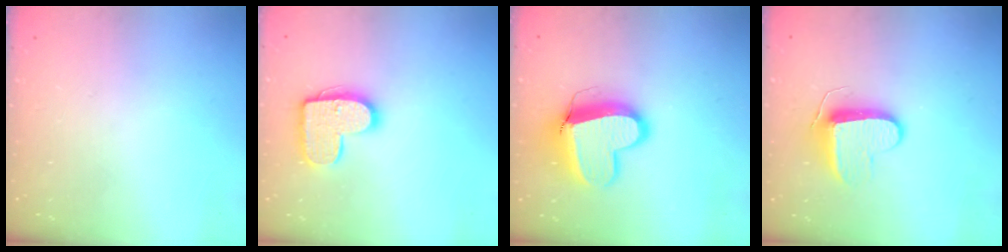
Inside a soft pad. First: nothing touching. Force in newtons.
{"total": 13.5, "press": 13.5, "slide": 0.6}
{"total": 13.1, "press": 13.0, "slide": 1.3}
{"total": 9.3, "press": 9.3, "slide": 0.3}